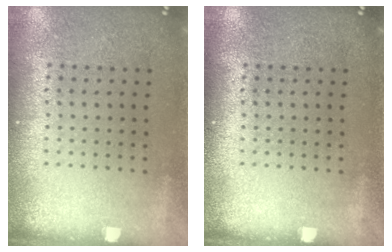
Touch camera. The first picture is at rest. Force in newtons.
{"total": 0.0}